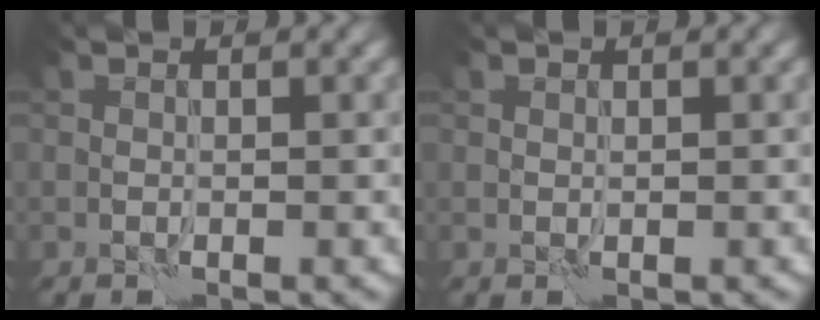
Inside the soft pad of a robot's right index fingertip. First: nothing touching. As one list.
[{"total": 0.5, "force": [0.3, 0.5, 0.1], "torque": [0.003, -0.003, 0.004]}]